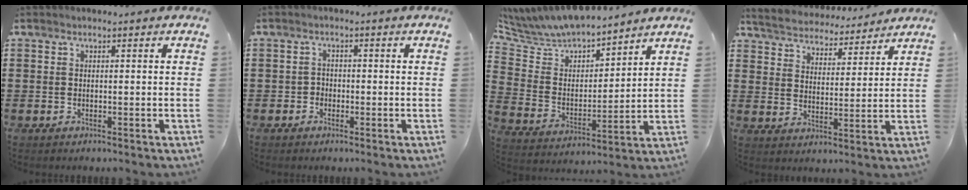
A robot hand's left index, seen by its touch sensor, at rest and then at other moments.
{"total": 1.3, "force": [-0.8, 1.0, 0.2], "torque": [-0.010, 0.003, -0.019]}
{"total": 7.1, "force": [6.9, 1.4, 0.9], "torque": [-0.061, -0.053, 0.118]}
{"total": 4.5, "force": [4.4, 0.0, -0.2], "torque": [-0.023, -0.036, 0.073]}